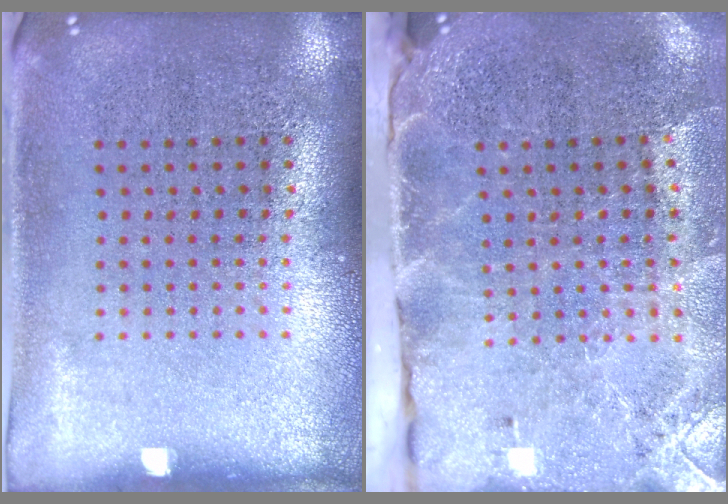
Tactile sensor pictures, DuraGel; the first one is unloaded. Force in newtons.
{"total": 4.0, "press": 3.2, "slide": 2.4}